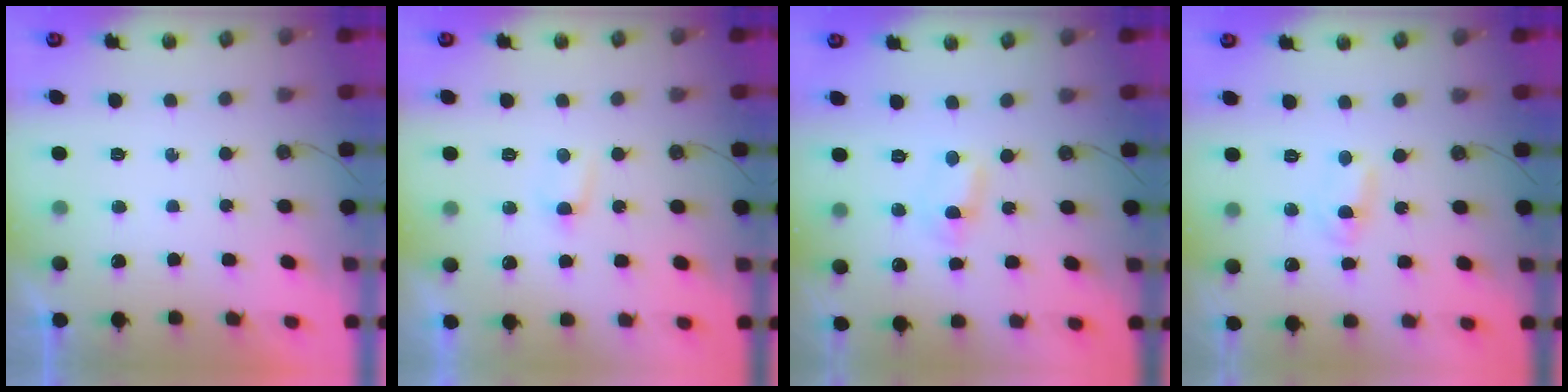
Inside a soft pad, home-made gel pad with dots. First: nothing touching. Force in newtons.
{"total": 3.0, "press": 3.0, "slide": 0.3}
{"total": 1.8, "press": 1.8, "slide": 0.2}
{"total": 2.3, "press": 2.3, "slide": 0.3}